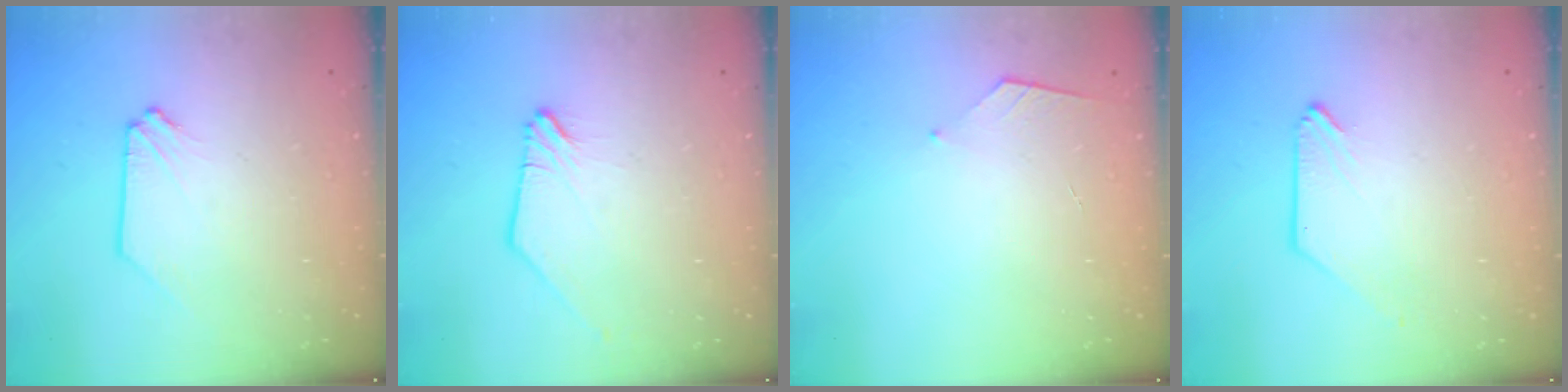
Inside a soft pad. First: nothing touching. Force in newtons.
{"total": 0.0}
{"total": 4.6, "press": 4.6, "slide": 0.7}
{"total": 0.0}